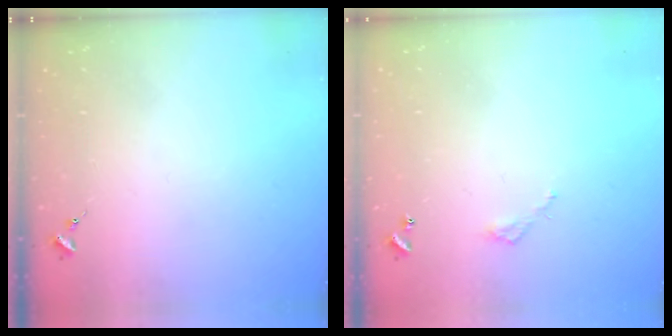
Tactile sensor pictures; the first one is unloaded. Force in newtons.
{"total": 3.2, "press": 3.1, "slide": 0.2}